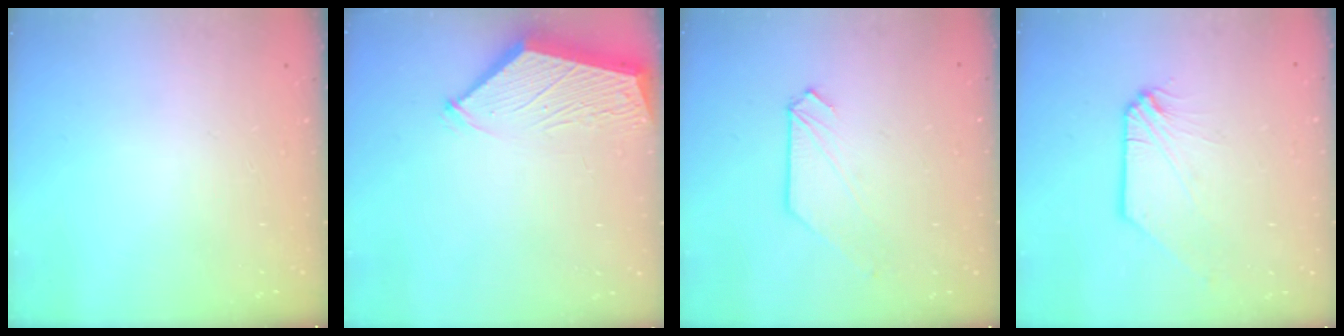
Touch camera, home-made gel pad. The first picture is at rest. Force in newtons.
{"total": 2.9, "press": 2.9, "slide": 0.4}
{"total": 0.7, "press": 0.7, "slide": 0.1}
{"total": 0.0}